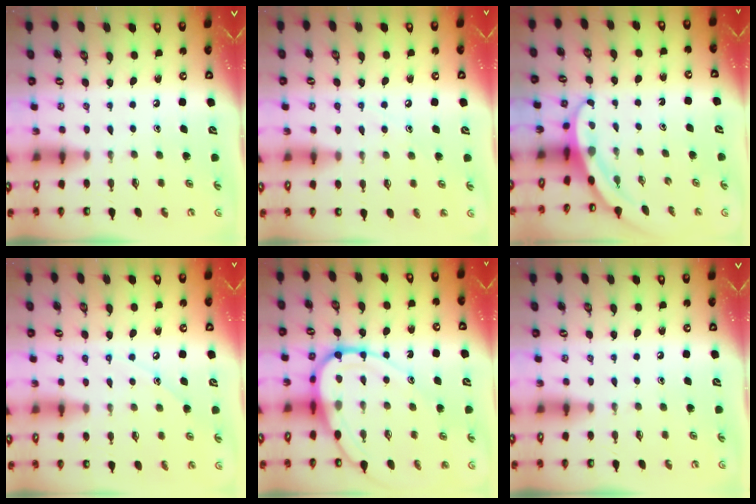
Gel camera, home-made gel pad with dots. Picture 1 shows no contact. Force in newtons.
{"total": 7.2, "press": 7.1, "slide": 0.6}
{"total": 3.4, "press": 3.4, "slide": 0.1}
{"total": 6.7, "press": 6.7, "slide": 0.5}
{"total": 14.8, "press": 14.8, "slide": 1.5}
{"total": 0.0}